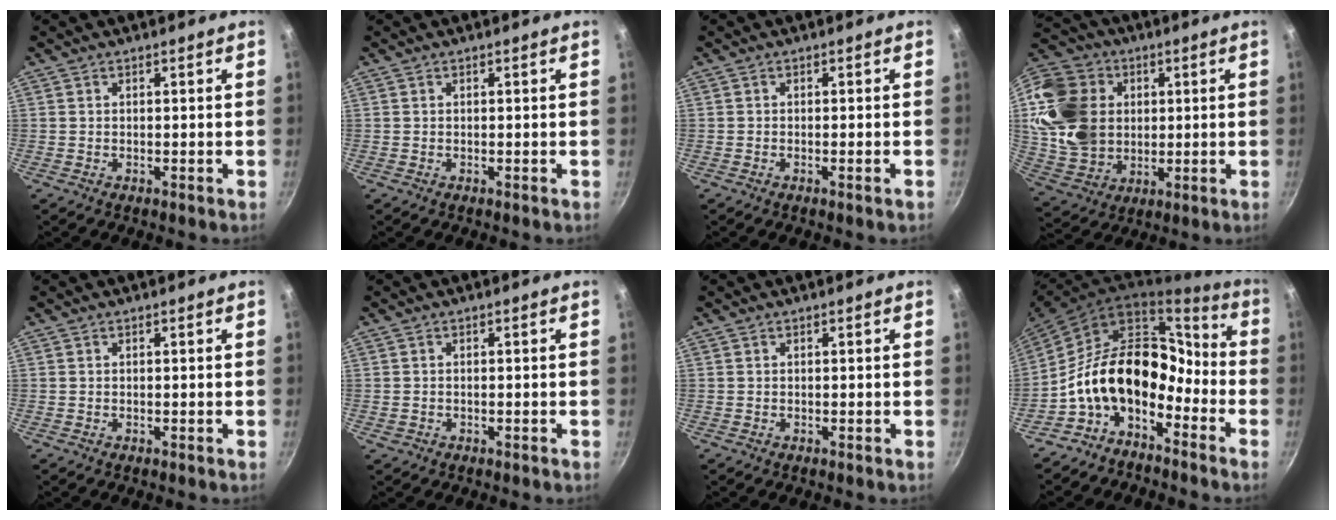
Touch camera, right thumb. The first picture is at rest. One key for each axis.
{"total": 0.0}
{"total": 1.1, "fx": -0.6, "fy": -0.1, "fz": 0.9, "tx": -0.023, "ty": 0.007, "tz": -0.009}
{"total": 20.0, "fx": 3.9, "fy": 16.0, "fz": 11.4, "tx": -0.202, "ty": 0.002, "tz": 0.086}
{"total": 0.0}
{"total": 0.5, "fx": -0.2, "fy": 0.4, "fz": 0.2, "tx": -0.006, "ty": 0.003, "tz": 0.000}
{"total": 0.0}
{"total": 17.1, "fx": -7.0, "fy": 10.7, "fz": 11.4, "tx": -0.155, "ty": 0.092, "tz": -0.147}